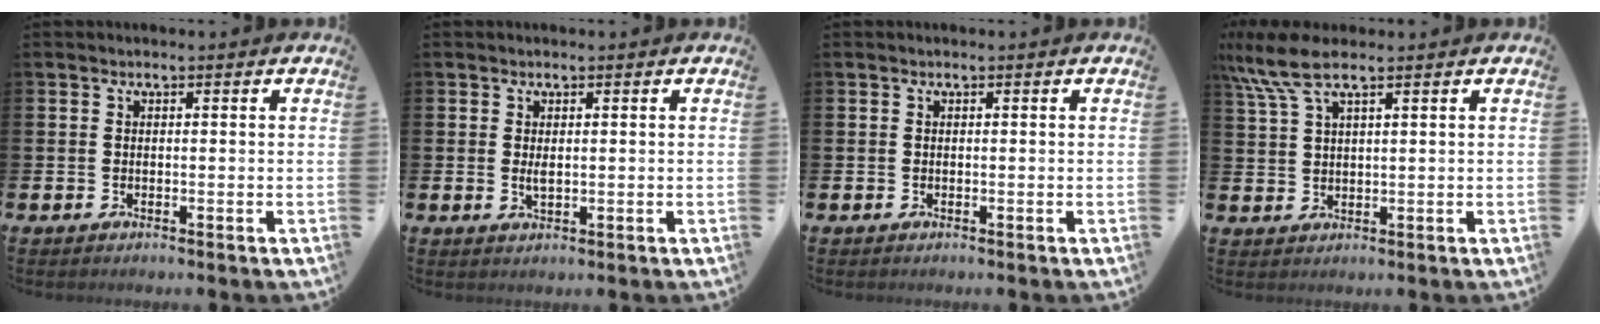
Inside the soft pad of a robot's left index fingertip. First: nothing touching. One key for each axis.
{"total": 1.5, "fx": 0.4, "fy": 0.5, "fz": 1.3, "tx": -0.021, "ty": 0.000, "tz": 0.004}
{"total": 0.0}
{"total": 6.5, "fx": 4.7, "fy": 1.6, "fz": 4.2, "tx": -0.096, "ty": -0.006, "tz": 0.086}